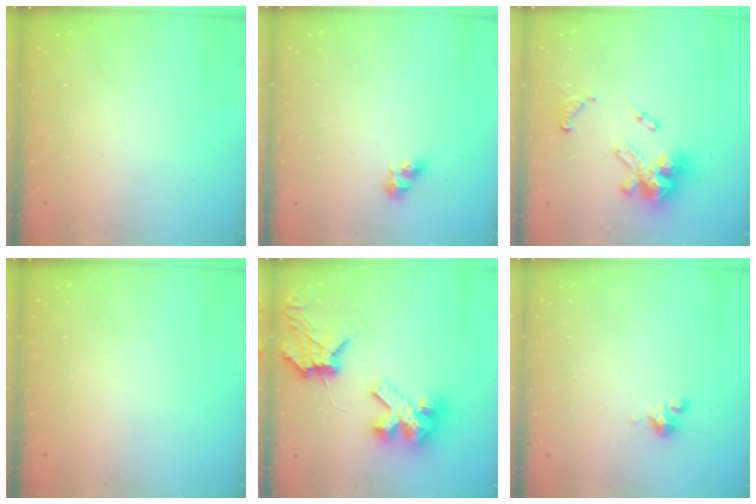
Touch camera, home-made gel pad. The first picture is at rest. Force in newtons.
{"total": 6.1, "press": 6.1, "slide": 0.3}
{"total": 15.9, "press": 15.9, "slide": 1.7}
{"total": 0.0}
{"total": 11.8, "press": 11.7, "slide": 1.3}
{"total": 2.8, "press": 2.8, "slide": 0.2}